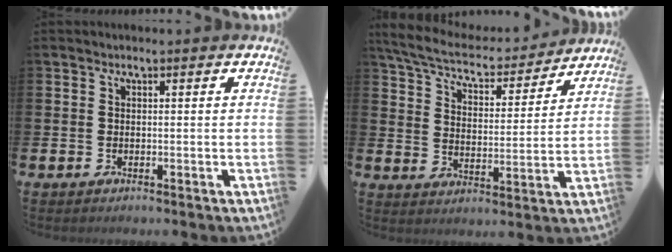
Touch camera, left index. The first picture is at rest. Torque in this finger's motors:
{"motor_torque": [1.06, -1.08, 0.50, 0.12]}